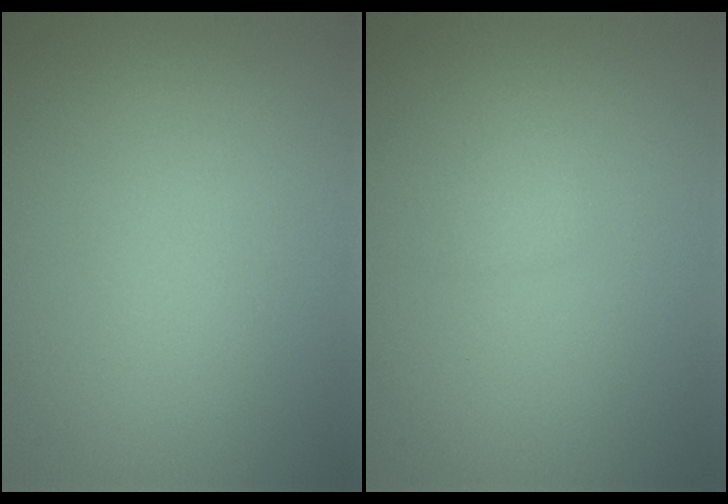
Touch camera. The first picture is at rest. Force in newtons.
{"total": 0.9, "press": 0.9, "slide": 0.1}